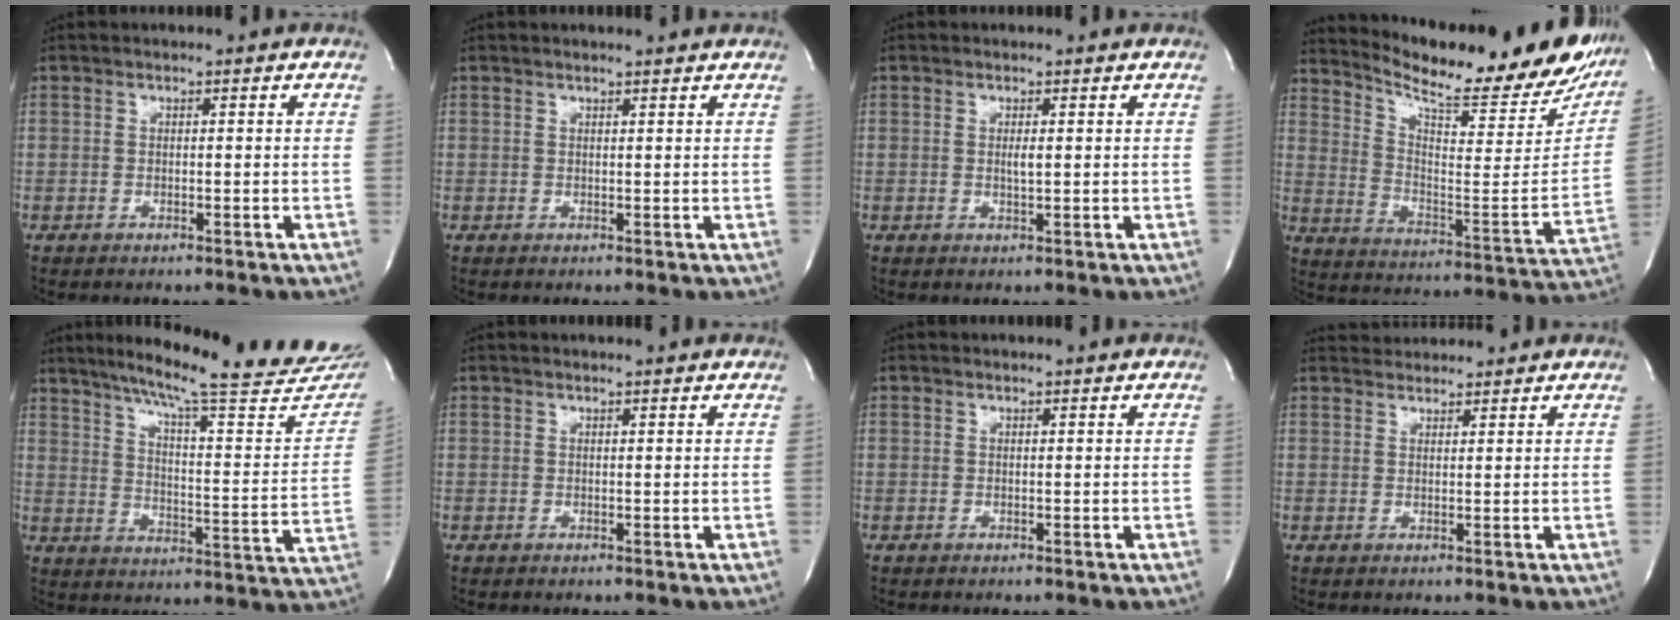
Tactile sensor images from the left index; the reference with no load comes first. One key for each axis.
{"total": 2.7, "fx": 2.6, "fy": -0.1, "fz": 0.7, "tx": -0.013, "ty": 0.004, "tz": 0.027}
{"total": 1.1, "fx": 0.2, "fy": 0.1, "fz": 1.1, "tx": -0.026, "ty": -0.003, "tz": 0.003}
{"total": 26.2, "fx": 22.9, "fy": 4.1, "fz": 12.1, "tx": -0.193, "ty": -0.083, "tz": 0.301}
{"total": 27.7, "fx": 23.9, "fy": 1.8, "fz": 14.0, "tx": -0.209, "ty": -0.071, "tz": 0.302}
{"total": 3.7, "fx": 3.6, "fy": 0.2, "fz": 1.0, "tx": -0.016, "ty": 0.013, "tz": 0.033}
{"total": 1.2, "fx": 1.2, "fy": 0.0, "fz": 0.1, "tx": -0.009, "ty": 0.004, "tz": 0.012}
{"total": 4.1, "fx": 4.1, "fy": 0.6, "fz": 0.1, "tx": -0.007, "ty": 0.028, "tz": 0.063}